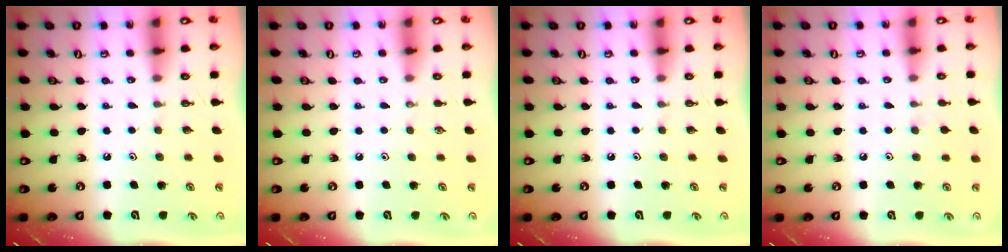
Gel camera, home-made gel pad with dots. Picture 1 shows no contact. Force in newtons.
{"total": 0.0}
{"total": 0.0}
{"total": 2.5, "press": 2.5, "slide": 0.4}